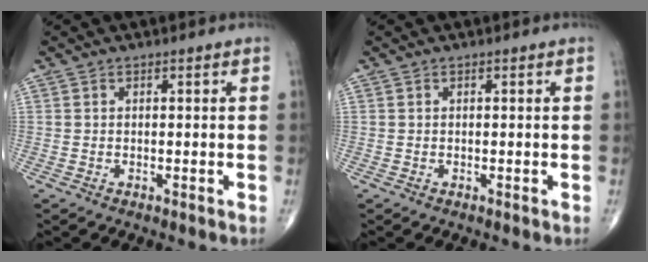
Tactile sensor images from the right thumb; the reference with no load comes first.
{"total": 0.0}